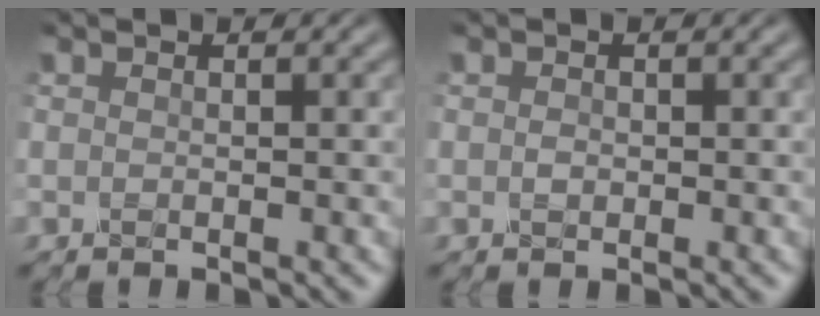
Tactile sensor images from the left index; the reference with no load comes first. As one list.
[{"total": 0.7, "force": [0.0, 0.5, 0.5], "torque": [-0.008, -0.002, -0.001]}]